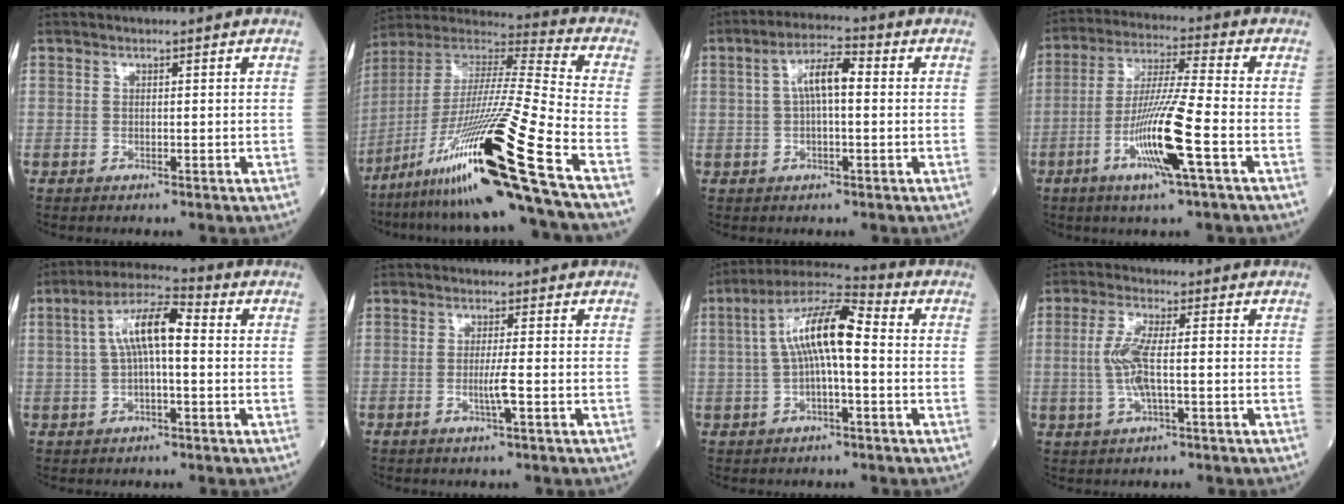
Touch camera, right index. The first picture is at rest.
{"total": 26.5, "force": [-14.1, -1.8, 22.4], "torque": [-0.410, -0.041, -0.260]}
{"total": 6.1, "force": [0.8, 1.7, 5.8], "torque": [-0.110, 0.024, 0.012]}
{"total": 12.3, "force": [-4.4, -0.4, 11.5], "torque": [-0.225, -0.012, -0.087]}
{"total": 8.8, "force": [1.0, 2.3, 8.4], "torque": [-0.160, 0.031, 0.013]}
{"total": 3.0, "force": [-0.8, -0.3, 2.9], "torque": [-0.057, -0.005, -0.017]}
{"total": 11.0, "force": [0.7, 2.5, 10.7], "torque": [-0.206, 0.035, 0.006]}
{"total": 6.5, "force": [-0.5, 1.4, 6.3], "torque": [-0.139, 0.005, -0.012]}